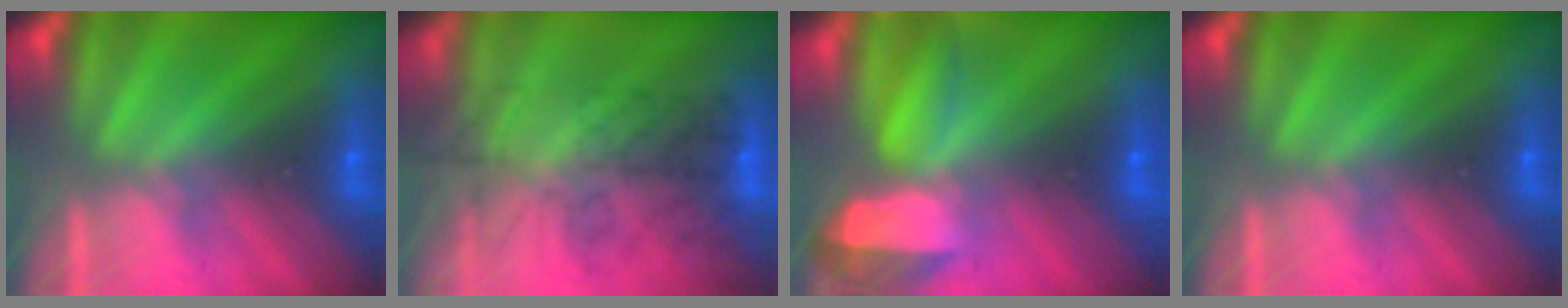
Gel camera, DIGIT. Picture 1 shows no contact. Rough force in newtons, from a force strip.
{"total": 8.2}
{"total": 6.7}
{"total": 0.0}